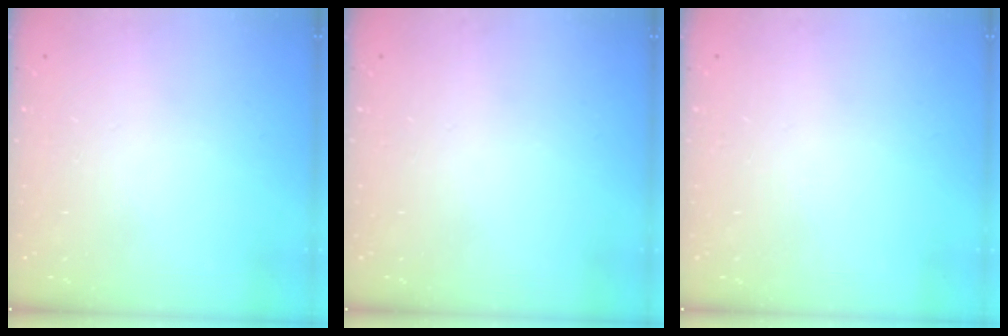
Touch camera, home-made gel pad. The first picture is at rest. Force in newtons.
{"total": 0.0}
{"total": 0.0}